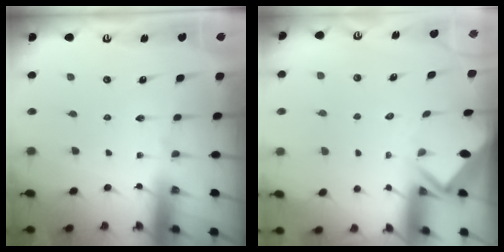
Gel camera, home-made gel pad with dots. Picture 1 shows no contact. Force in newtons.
{"total": 2.7, "press": 2.7, "slide": 0.1}